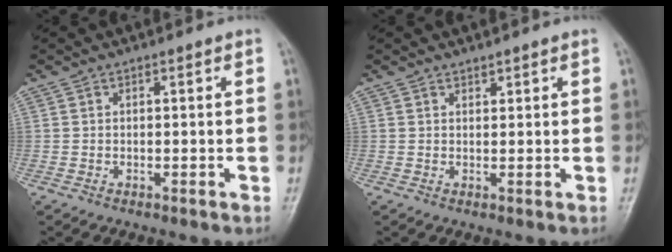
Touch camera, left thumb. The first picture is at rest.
{"total": 0.9, "force": [0.8, 0.3, 0.2], "torque": [0.003, -0.007, 0.012]}